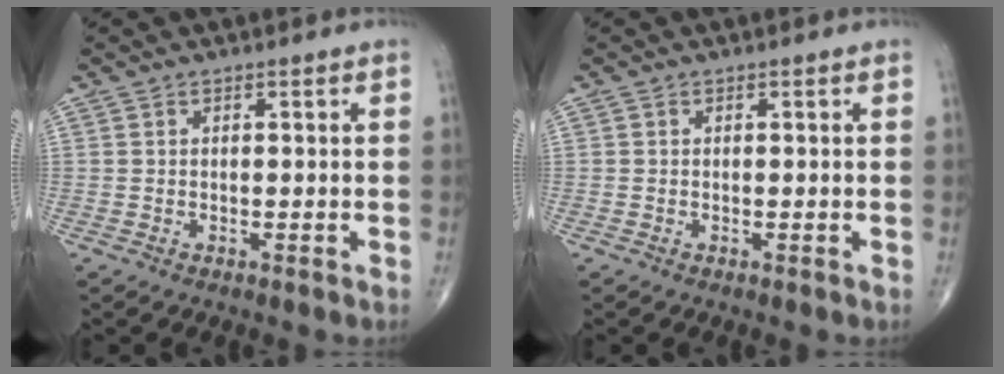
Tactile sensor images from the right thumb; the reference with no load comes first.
{"total": 0.0}